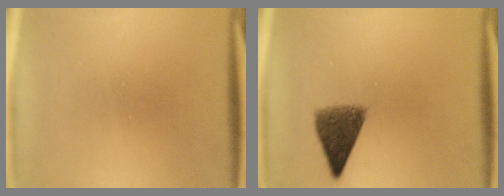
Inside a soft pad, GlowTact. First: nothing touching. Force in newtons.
{"total": 6.3}